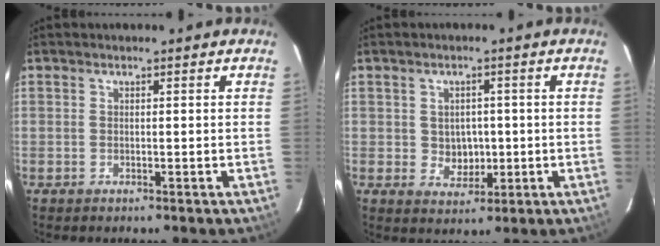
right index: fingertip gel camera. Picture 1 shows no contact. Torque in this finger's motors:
{"motor_torque": [0.02, 0.23, 0.01, 0.00]}